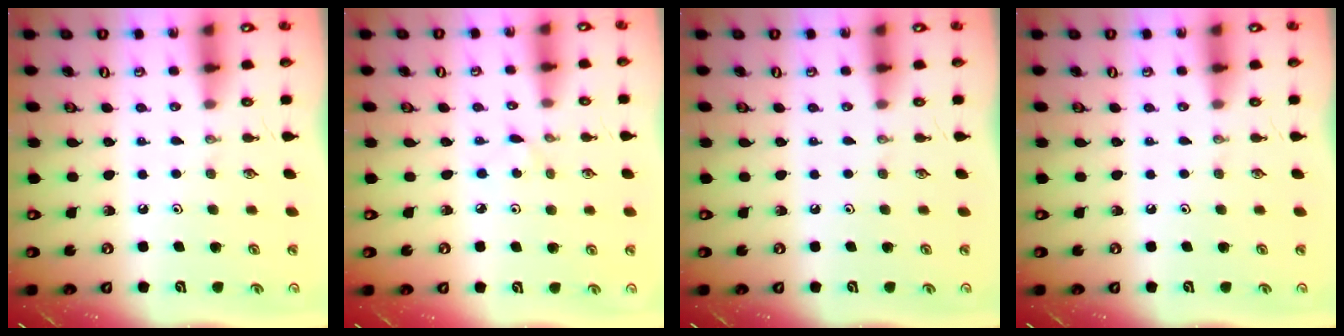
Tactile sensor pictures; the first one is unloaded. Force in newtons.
{"total": 2.9, "press": 2.9, "slide": 0.4}
{"total": 0.0}
{"total": 0.0}